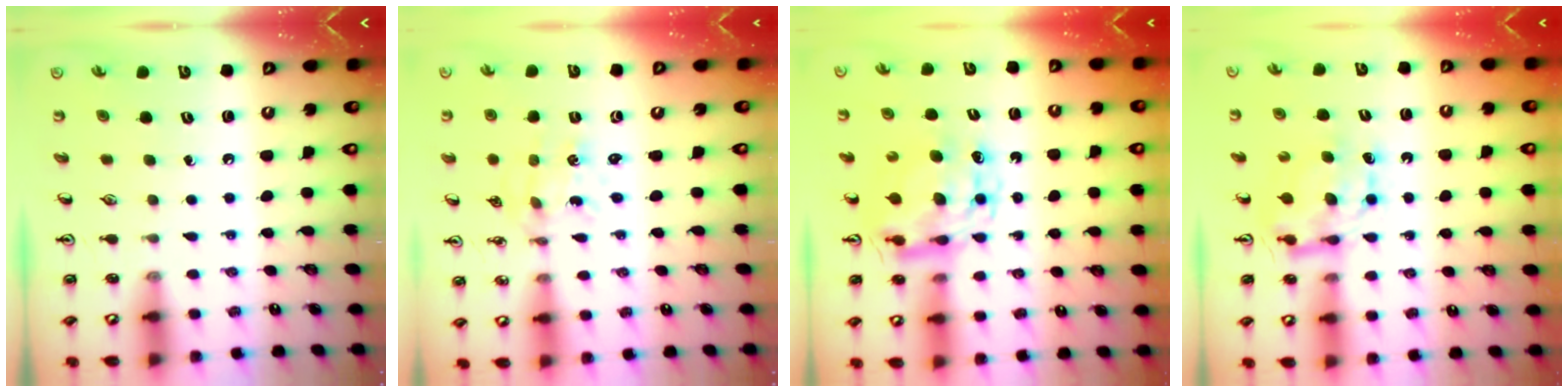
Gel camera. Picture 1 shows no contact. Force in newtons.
{"total": 0.9, "press": 0.9, "slide": 0.1}
{"total": 9.5, "press": 9.5, "slide": 1.0}
{"total": 7.5, "press": 7.4, "slide": 0.6}